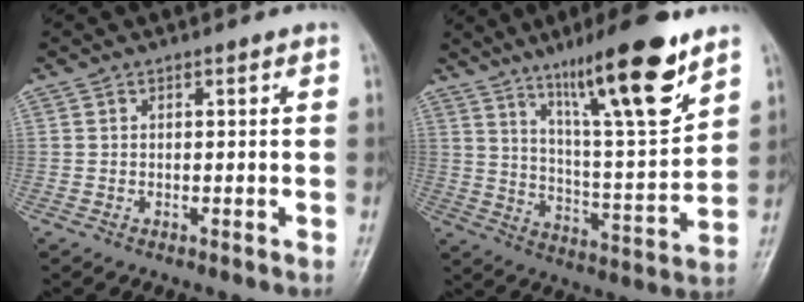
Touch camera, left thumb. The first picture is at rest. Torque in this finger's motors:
{"motor_torque": [0.87, 0.45, 1.59, -1.17, 0.27]}